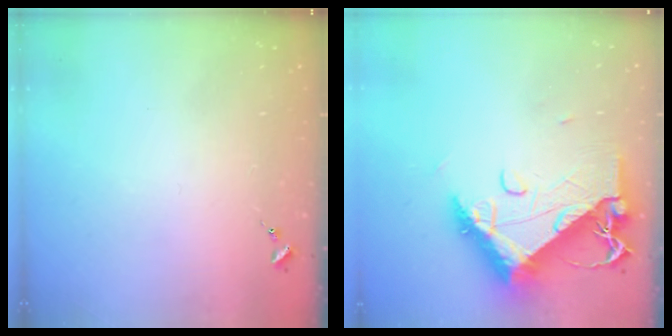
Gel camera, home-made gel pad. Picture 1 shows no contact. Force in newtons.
{"total": 15.2, "press": 15.1, "slide": 1.3}